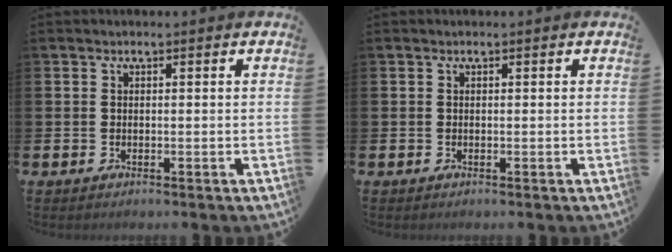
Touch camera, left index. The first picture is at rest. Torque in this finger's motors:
{"motor_torque": [-0.13, -0.03, 0.04, 0.02]}